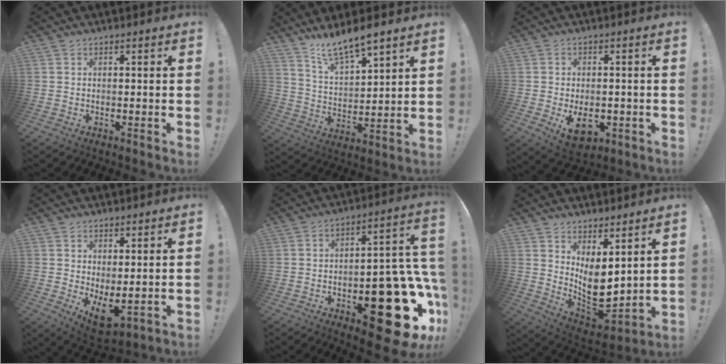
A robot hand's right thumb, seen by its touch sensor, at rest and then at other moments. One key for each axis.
{"total": 10.1, "fx": 9.2, "fy": 1.7, "fz": 3.9, "tx": -0.079, "ty": -0.068, "tz": 0.167}
{"total": 9.0, "fx": -2.3, "fy": 6.1, "fz": 6.2, "tx": -0.082, "ty": 0.001, "tz": -0.034}
{"total": 6.6, "fx": 0.8, "fy": 3.3, "fz": 5.6, "tx": -0.071, "ty": -0.027, "tz": 0.027}
{"total": 26.3, "fx": -9.4, "fy": 12.6, "fz": 21.1, "tx": -0.213, "ty": 0.051, "tz": -0.121}
{"total": 10.5, "fx": 1.7, "fy": 5.9, "fz": 8.5, "tx": -0.116, "ty": -0.045, "tz": 0.045}